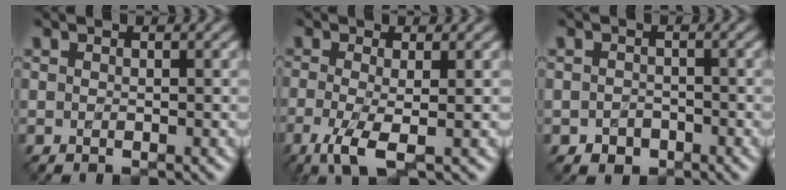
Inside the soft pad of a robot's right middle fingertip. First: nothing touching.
{"total": 3.8, "force": [-1.7, 0.9, 3.3], "torque": [-0.078, -0.004, -0.039]}
{"total": 0.9, "force": [-0.5, 0.6, -0.4], "torque": [0.006, 0.012, -0.009]}